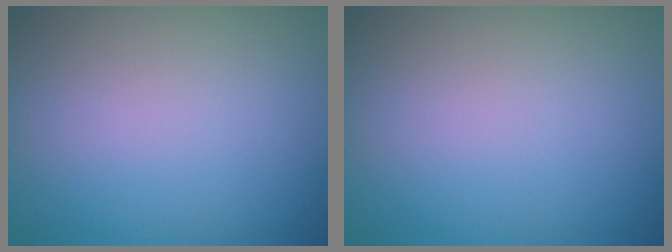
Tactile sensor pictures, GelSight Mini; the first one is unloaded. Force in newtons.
{"total": 0.0}